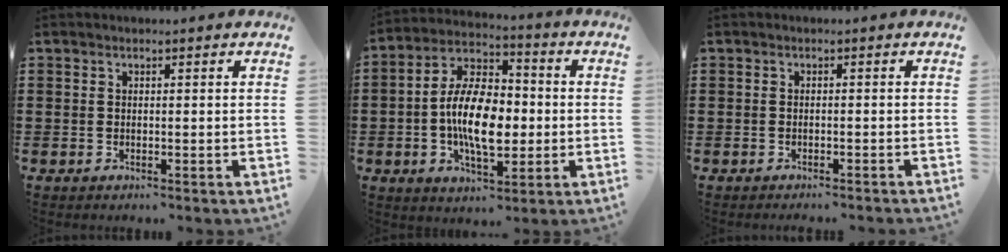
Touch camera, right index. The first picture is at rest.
{"total": 11.7, "force": [-1.4, 6.3, 9.8], "torque": [-0.193, -0.001, -0.030]}
{"total": 0.8, "force": [-0.8, -0.2, 0.1], "torque": [-0.004, -0.004, -0.015]}